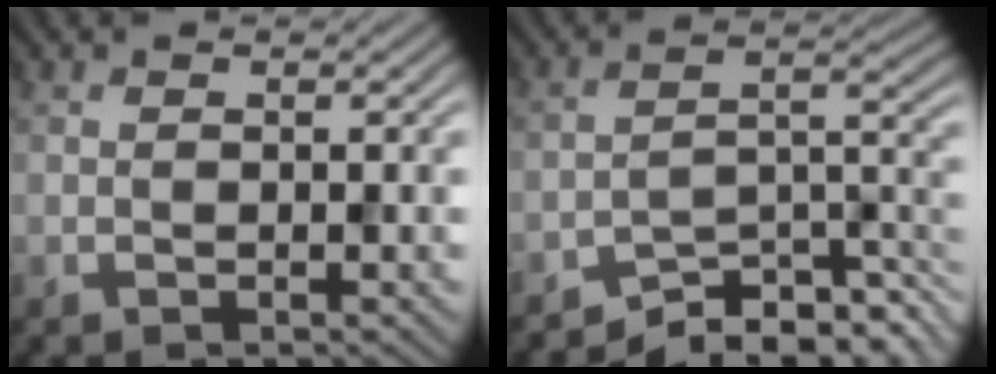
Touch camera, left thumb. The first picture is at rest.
{"total": 7.8, "force": [-6.1, 2.3, 4.3], "torque": [-0.057, -0.003, -0.115]}